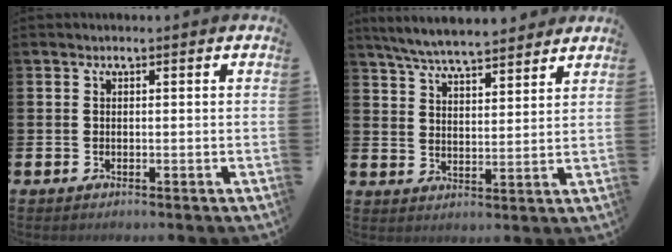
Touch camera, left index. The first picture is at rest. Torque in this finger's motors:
{"motor_torque": [1.06, -1.08, 0.56, 0.21]}